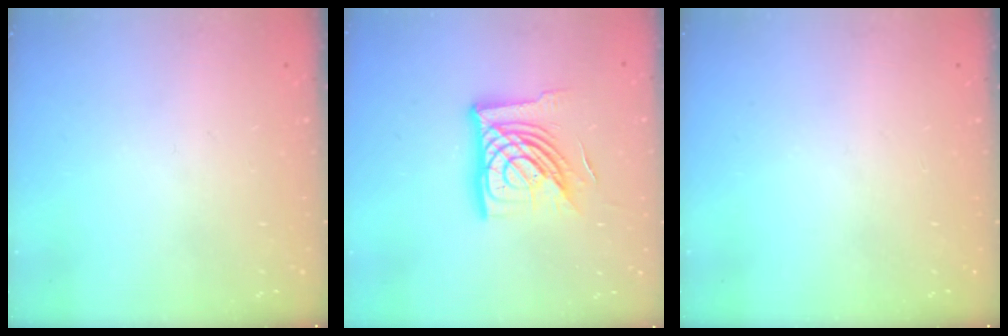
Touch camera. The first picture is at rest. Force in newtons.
{"total": 16.8, "press": 16.7, "slide": 1.7}
{"total": 0.0}